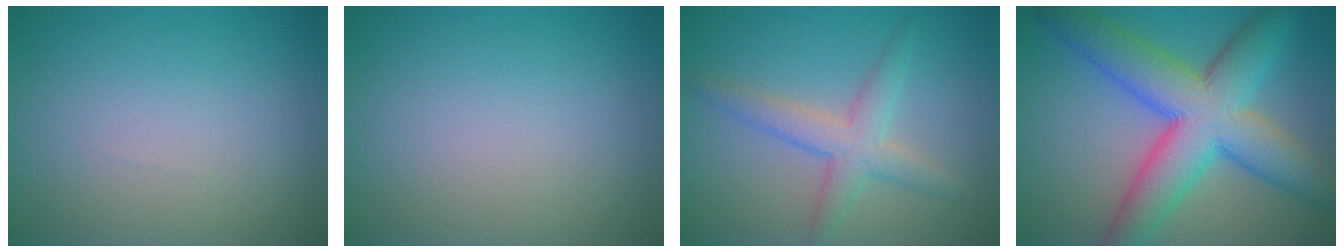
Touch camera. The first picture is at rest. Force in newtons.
{"total": 0.0}
{"total": 3.5, "press": 3.5, "slide": 0.2}
{"total": 10.6, "press": 10.6, "slide": 0.2}